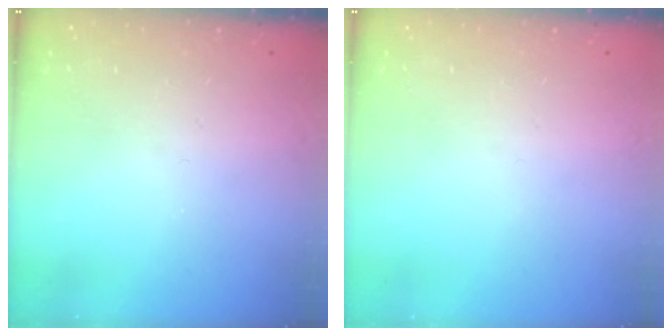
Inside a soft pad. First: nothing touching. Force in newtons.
{"total": 0.0}